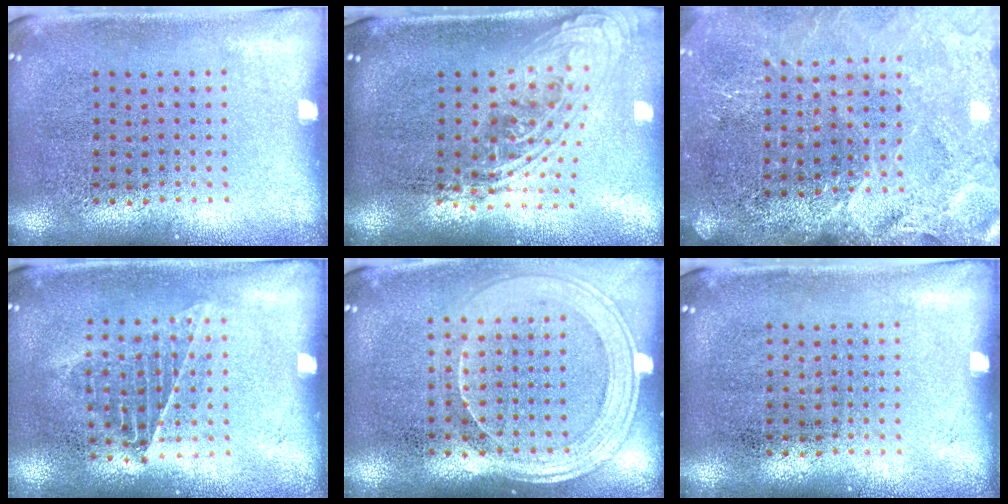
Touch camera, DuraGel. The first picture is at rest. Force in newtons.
{"total": 2.1, "press": 1.6, "slide": 1.4}
{"total": 3.7, "press": 3.2, "slide": 1.9}
{"total": 0.9, "press": 0.9, "slide": 0.1}
{"total": 1.9, "press": 1.7, "slide": 0.8}
{"total": 0.0}